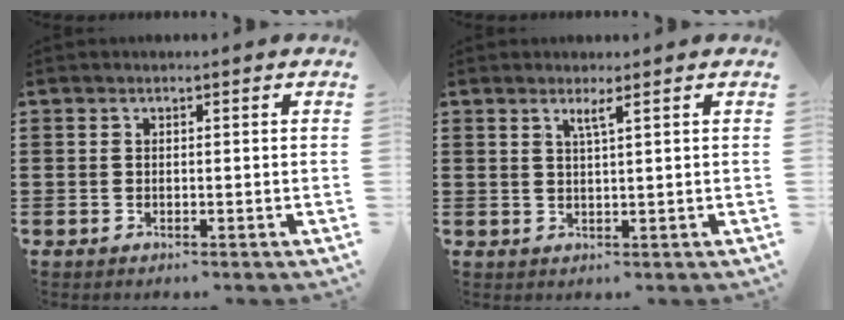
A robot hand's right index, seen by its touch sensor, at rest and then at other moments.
{"total": 1.8, "force": [1.0, -0.1, 1.5], "torque": [-0.032, -0.004, 0.016]}